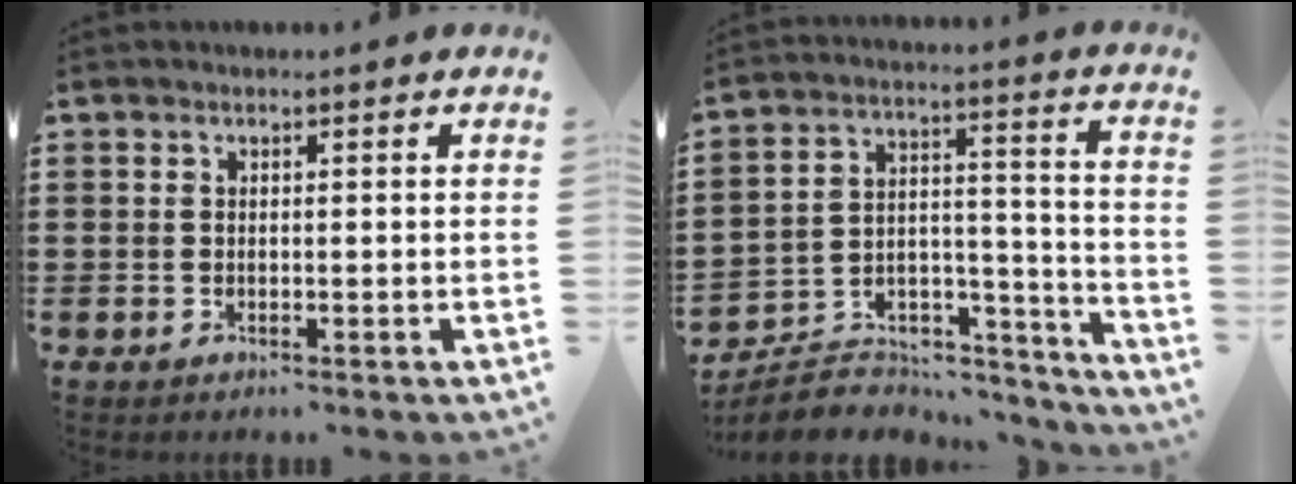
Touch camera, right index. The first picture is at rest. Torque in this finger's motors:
{"motor_torque": [0.08, 0.04, -0.01, -0.21]}